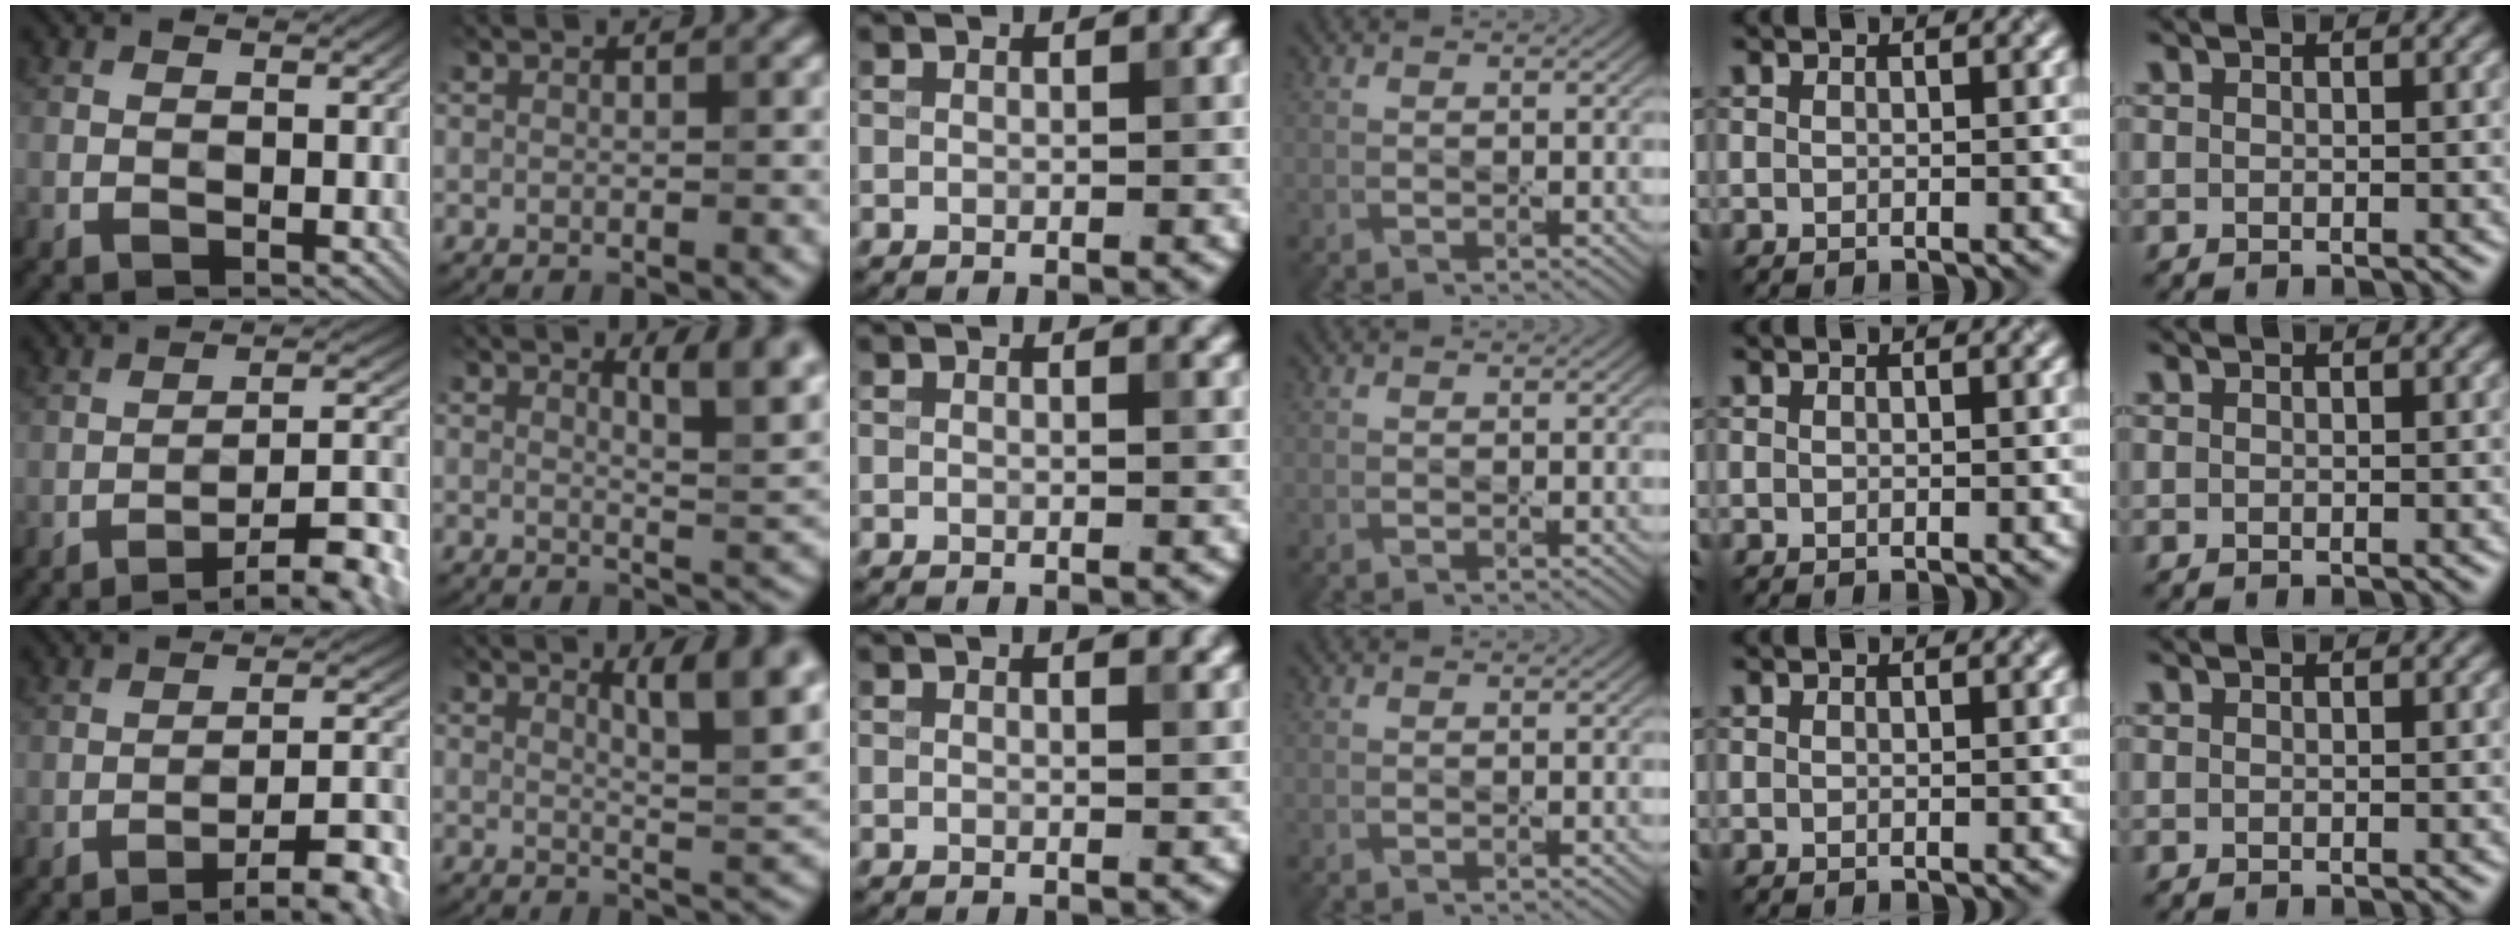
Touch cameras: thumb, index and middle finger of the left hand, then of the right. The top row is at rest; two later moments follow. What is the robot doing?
{"motion": "press", "object": "syringe"}